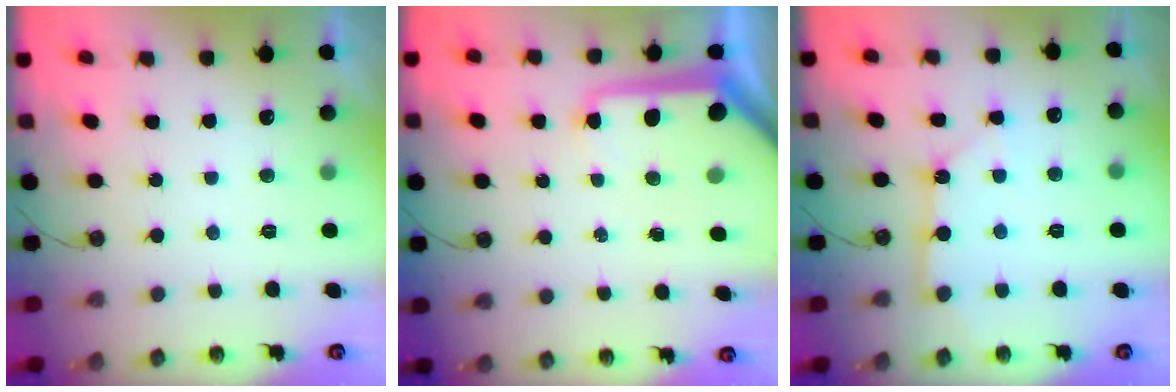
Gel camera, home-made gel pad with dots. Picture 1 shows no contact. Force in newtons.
{"total": 12.8, "press": 12.7, "slide": 1.3}
{"total": 4.4, "press": 4.4, "slide": 0.4}